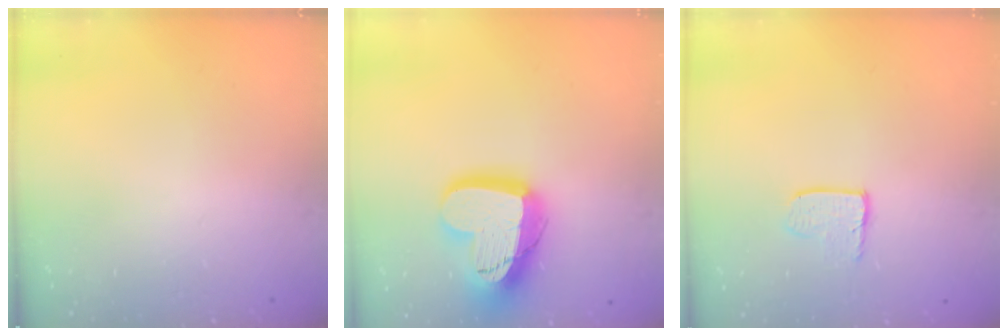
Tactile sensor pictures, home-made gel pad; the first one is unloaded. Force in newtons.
{"total": 19.1, "press": 19.1, "slide": 1.4}
{"total": 3.7, "press": 3.7, "slide": 0.2}